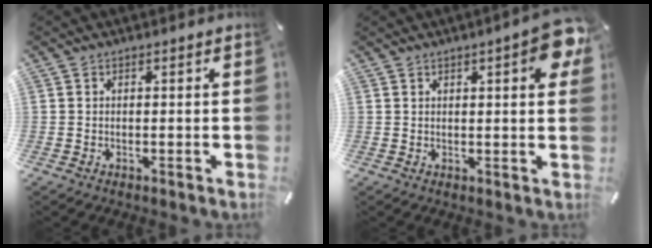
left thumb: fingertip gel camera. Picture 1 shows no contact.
{"total": 7.2, "force": [3.0, 1.9, 6.2], "torque": [-0.080, -0.010, 0.044]}